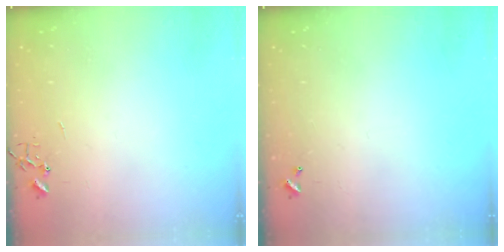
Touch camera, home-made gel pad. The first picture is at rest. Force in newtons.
{"total": 0.0}